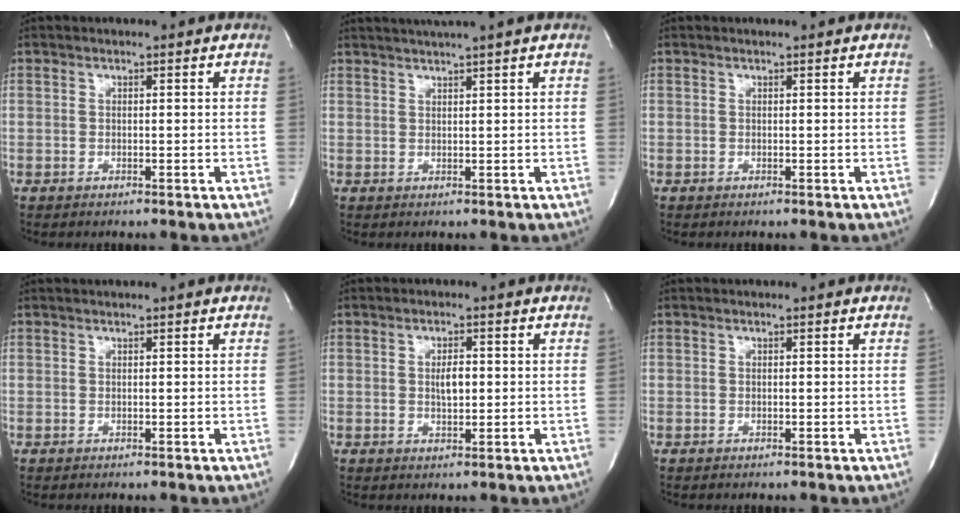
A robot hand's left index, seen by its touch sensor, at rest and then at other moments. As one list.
[{"total": 4.3, "force": [3.6, -1.3, 2.1], "torque": [-0.029, 0.010, 0.058]}, {"total": 0.0}, {"total": 0.6, "force": [0.5, -0.2, 0.3], "torque": [-0.003, 0.006, 0.014]}, {"total": 2.7, "force": [0.0, 1.0, 2.5], "torque": [-0.043, -0.002, 0.001]}, {"total": 0.0}]